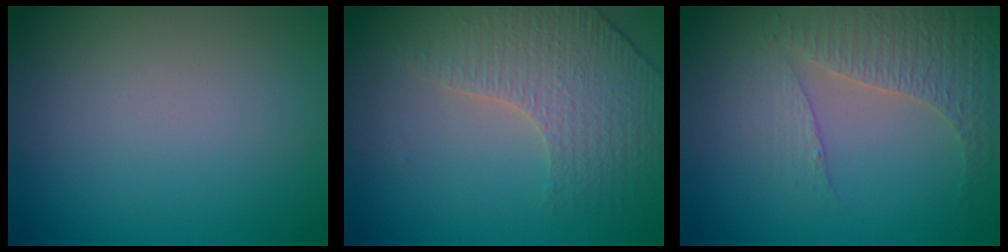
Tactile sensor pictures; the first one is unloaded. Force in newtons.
{"total": 3.9, "press": 3.2, "slide": 2.2}
{"total": 3.6, "press": 2.8, "slide": 2.3}